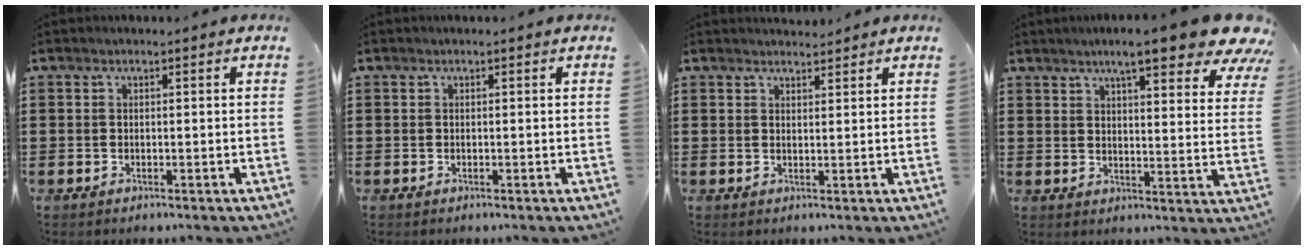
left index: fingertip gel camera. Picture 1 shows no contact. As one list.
[{"total": 0.0}, {"total": 1.9, "force": [1.8, 0.2, 0.0], "torque": [-0.004, 0.001, 0.036]}, {"total": 9.5, "force": [7.3, 1.1, 6.1], "torque": [-0.107, -0.029, 0.119]}]